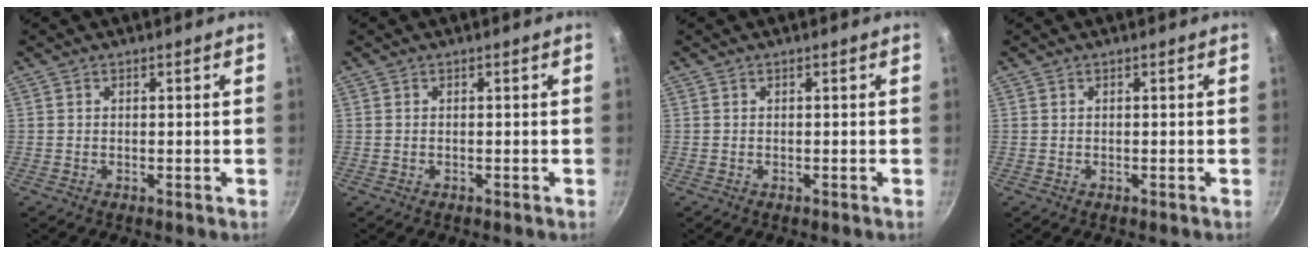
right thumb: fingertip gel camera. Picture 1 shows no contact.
{"total": 0.0}
{"total": 0.0}
{"total": 0.0}